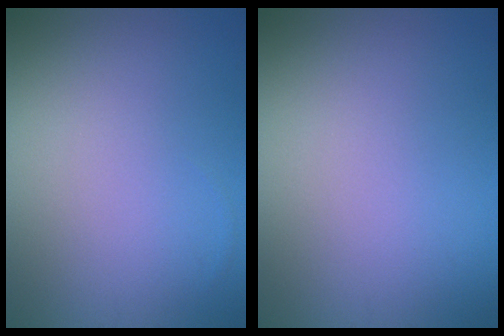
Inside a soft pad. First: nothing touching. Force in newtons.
{"total": 0.0}